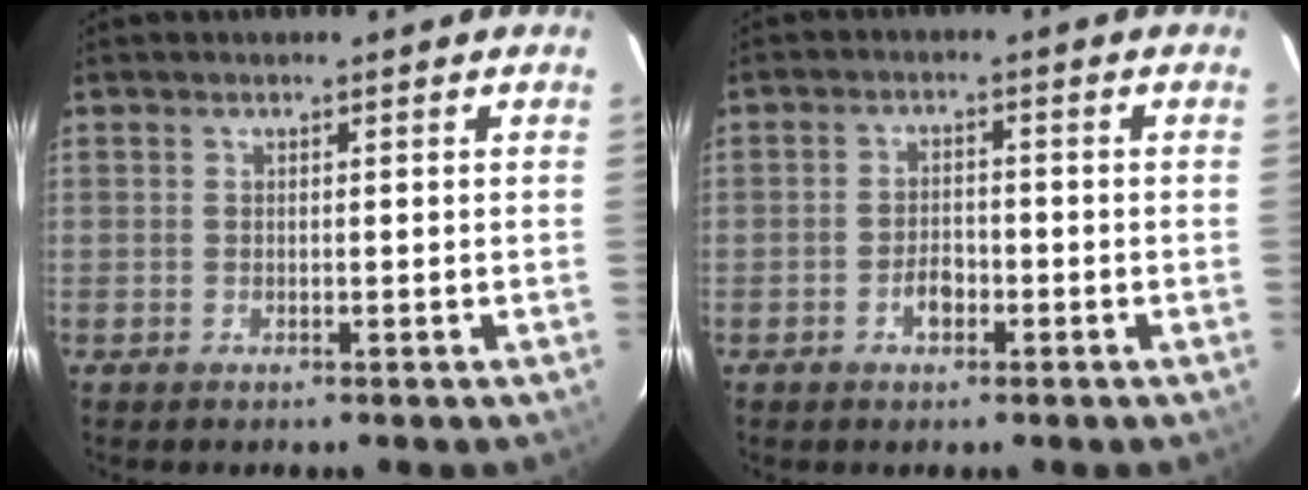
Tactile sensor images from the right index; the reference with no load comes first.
{"total": 3.4, "force": [-1.7, 2.1, 2.1], "torque": [-0.040, 0.005, -0.028]}